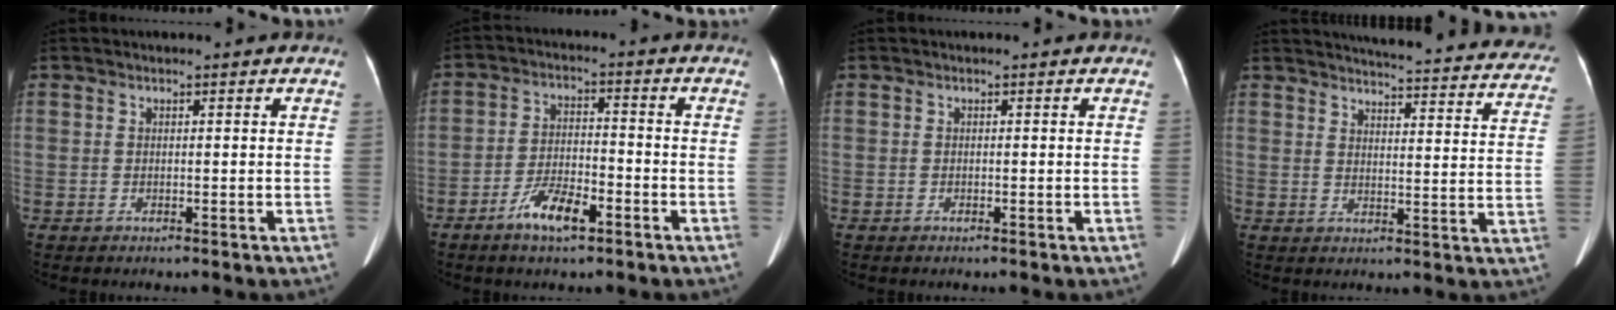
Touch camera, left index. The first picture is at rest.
{"total": 6.7, "force": [-4.1, 2.0, 4.9], "torque": [-0.099, -0.001, -0.073]}
{"total": 0.0}
{"total": 27.7, "force": [25.9, 3.5, 9.2], "torque": [-0.118, -0.077, 0.287]}